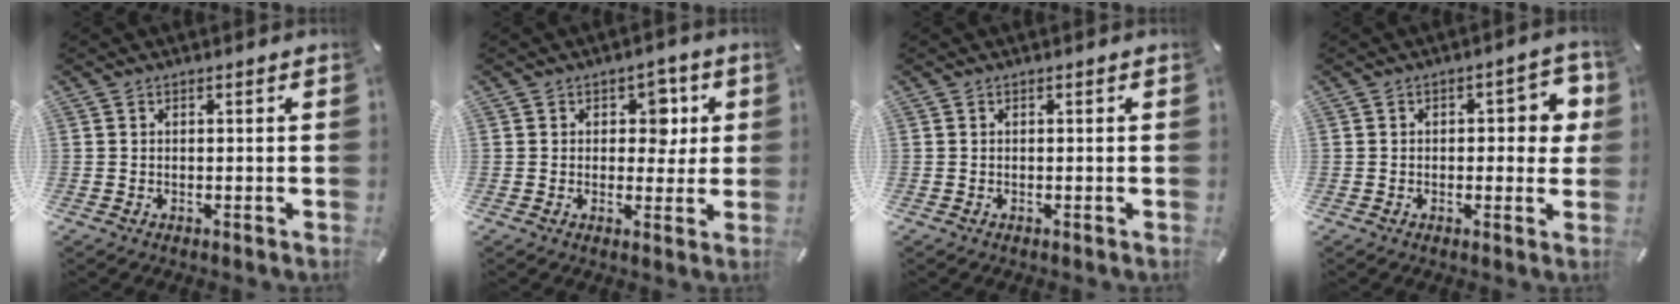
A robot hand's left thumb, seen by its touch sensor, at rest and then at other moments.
{"total": 6.4, "force": [1.6, 4.8, 4.0], "torque": [-0.032, -0.007, 0.016]}
{"total": 0.0}
{"total": 6.9, "force": [0.6, 3.4, 5.9], "torque": [-0.071, 0.001, 0.002]}